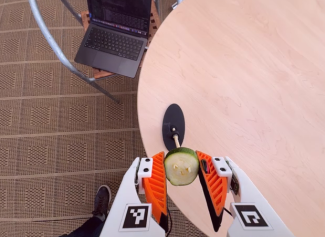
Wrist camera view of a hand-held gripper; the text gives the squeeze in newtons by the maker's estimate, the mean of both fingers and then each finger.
{"total": 8.7, "left": 8.6, "right": 8.8}